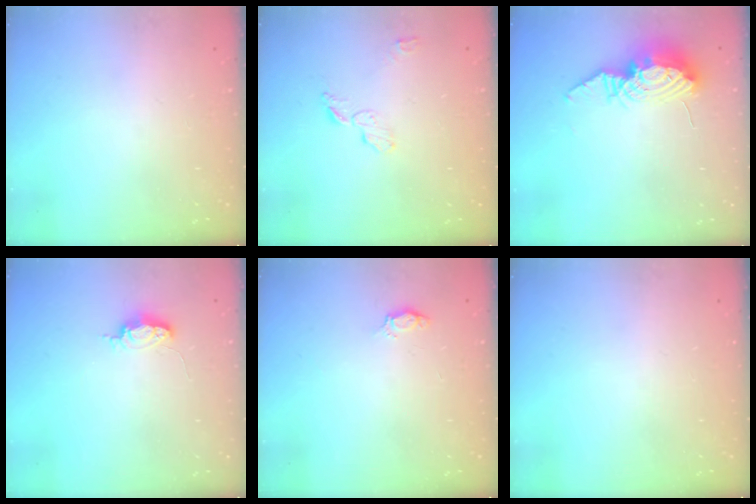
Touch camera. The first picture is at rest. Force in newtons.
{"total": 6.0, "press": 5.9, "slide": 0.6}
{"total": 11.1, "press": 11.0, "slide": 1.0}
{"total": 4.0, "press": 3.9, "slide": 0.5}
{"total": 3.0, "press": 2.9, "slide": 0.4}
{"total": 0.0}